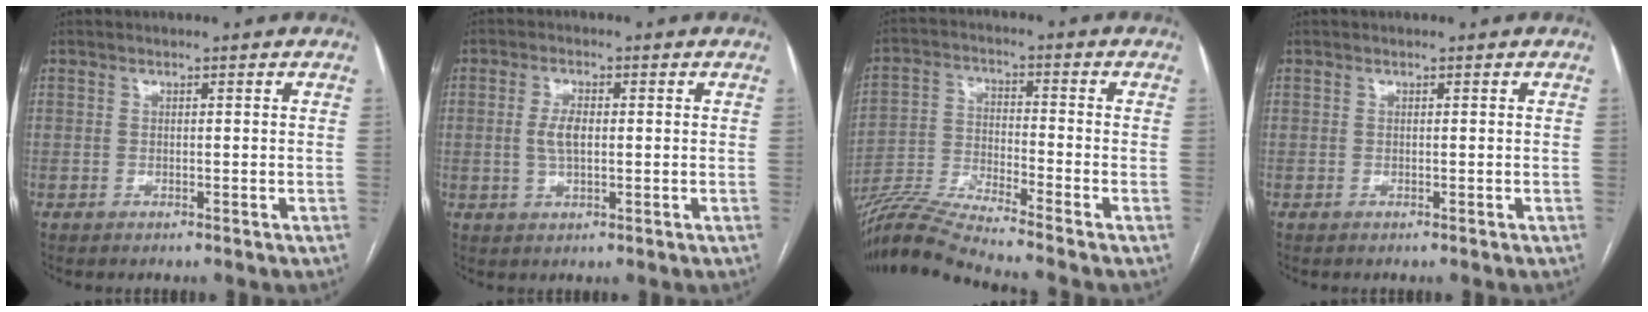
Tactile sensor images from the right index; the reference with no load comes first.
{"total": 3.7, "force": [0.2, 1.5, 3.4], "torque": [-0.073, 0.005, 0.005]}
{"total": 11.1, "force": [-10.2, -2.5, 3.5], "torque": [-0.064, -0.010, -0.192]}
{"total": 0.0}